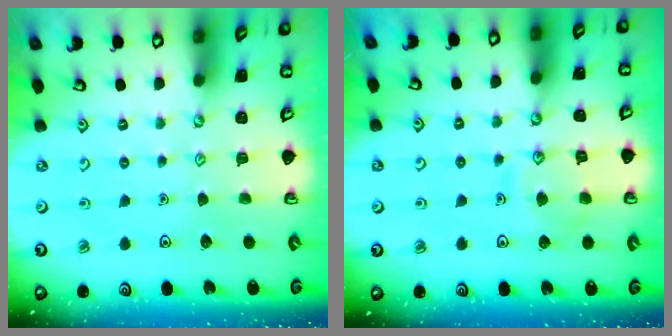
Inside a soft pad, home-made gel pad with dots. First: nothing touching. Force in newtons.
{"total": 9.4, "press": 9.4, "slide": 0.8}